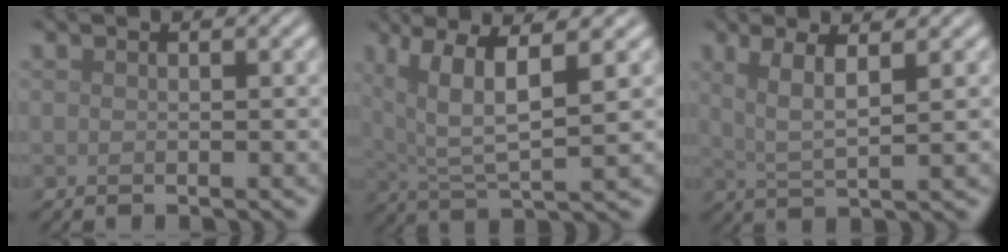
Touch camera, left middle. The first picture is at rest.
{"total": 7.2, "force": [3.1, 1.9, 6.2], "torque": [-0.124, 0.004, 0.060]}
{"total": 3.6, "force": [1.5, 0.8, 3.1], "torque": [-0.062, -0.002, 0.031]}